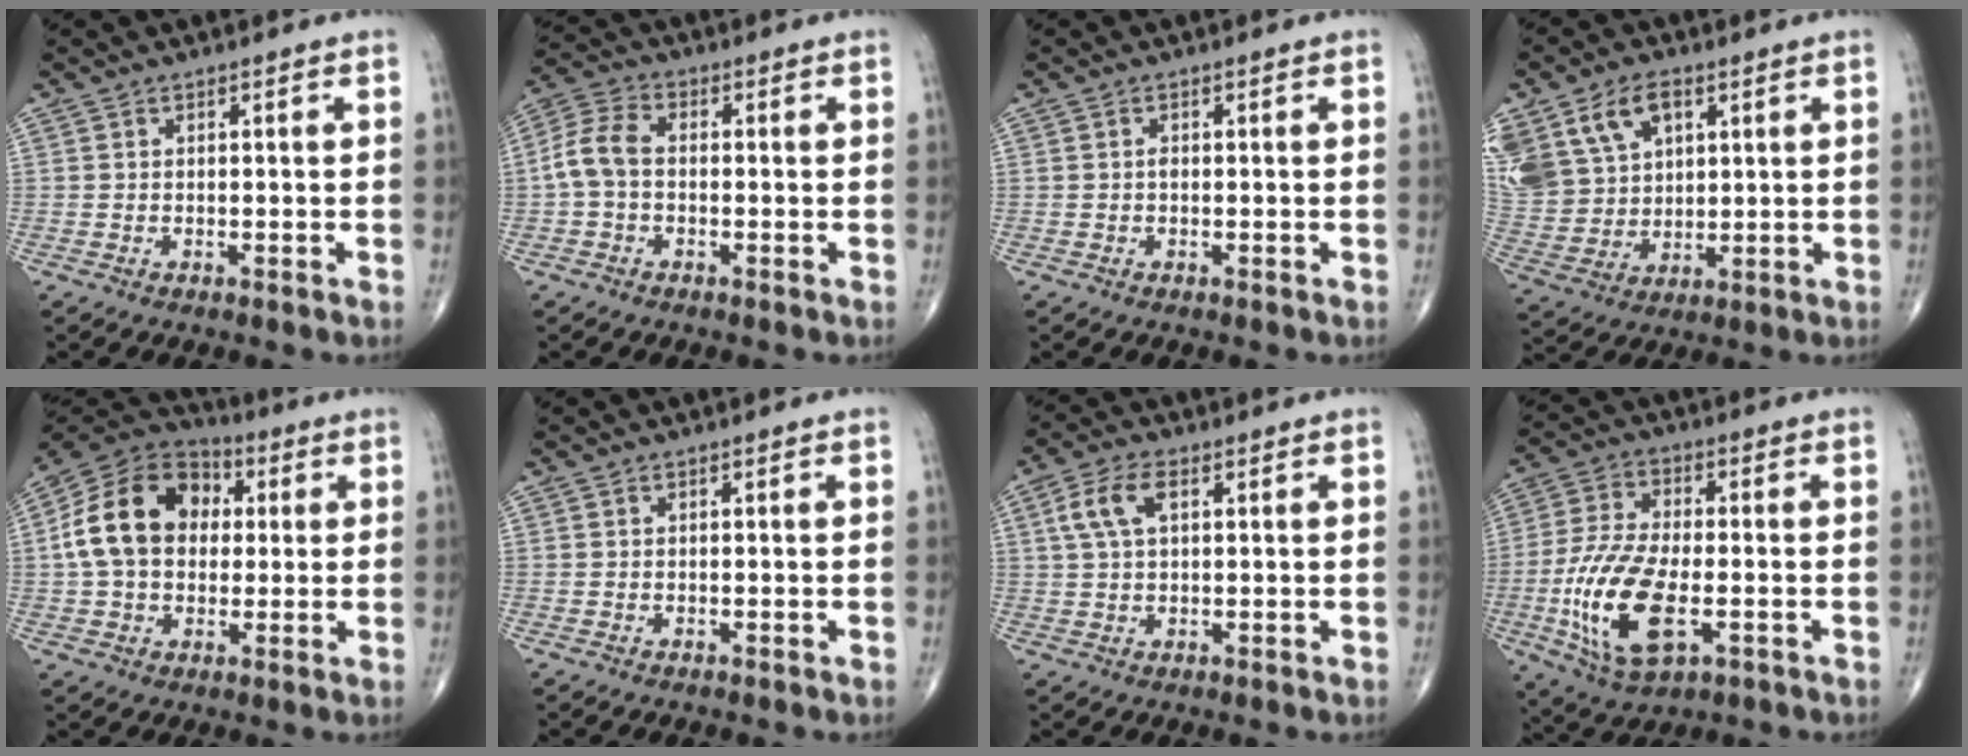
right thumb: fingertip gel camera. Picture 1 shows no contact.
{"total": 6.6, "force": [-0.6, 4.3, 4.9], "torque": [-0.101, 0.021, -0.023]}
{"total": 0.7, "force": [0.0, 0.4, 0.6], "torque": [-0.010, 0.001, -0.001]}
{"total": 18.1, "force": [7.9, 12.8, 10.1], "torque": [-0.222, 0.008, 0.166]}
{"total": 17.3, "force": [2.2, 12.7, 11.5], "torque": [-0.189, 0.027, 0.029]}
{"total": 0.0}
{"total": 6.5, "force": [2.0, 3.4, 5.1], "torque": [-0.113, 0.012, 0.040]}
{"total": 16.2, "force": [-4.0, 7.4, 13.8], "torque": [-0.287, 0.003, -0.068]}